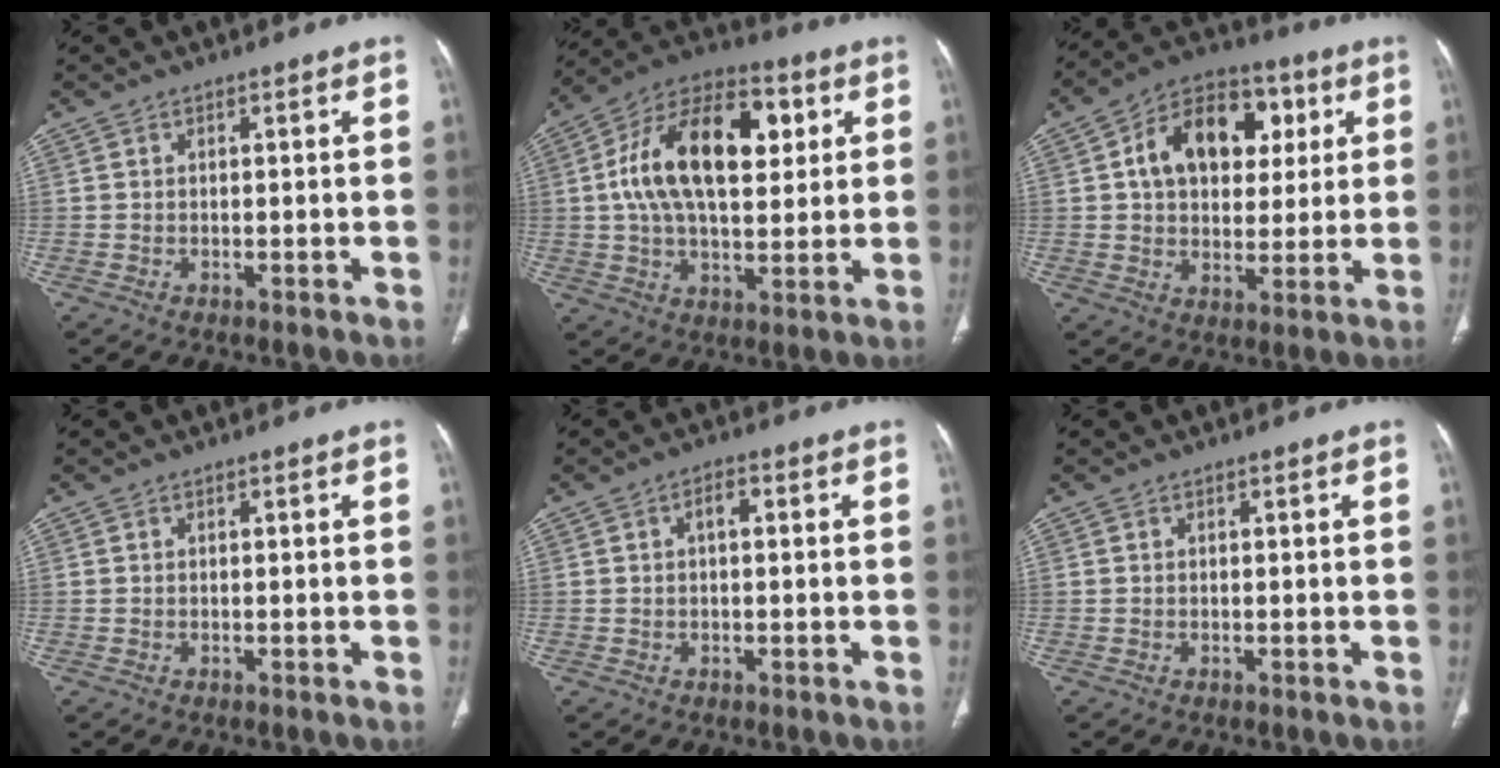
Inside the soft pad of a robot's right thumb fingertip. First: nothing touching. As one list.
[{"total": 21.8, "force": [4.7, 12.0, 17.6], "torque": [-0.279, 0.013, 0.069]}, {"total": 17.3, "force": [4.5, 11.9, 11.7], "torque": [-0.146, 0.012, 0.068]}, {"total": 0.0}, {"total": 2.3, "force": [0.4, 1.2, 2.0], "torque": [-0.031, 0.011, 0.005]}, {"total": 0.0}]